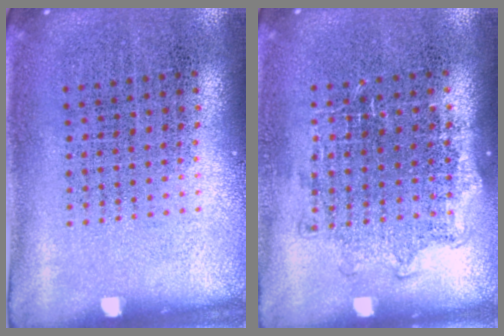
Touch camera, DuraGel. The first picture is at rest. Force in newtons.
{"total": 1.1, "press": 0.9, "slide": 0.5}